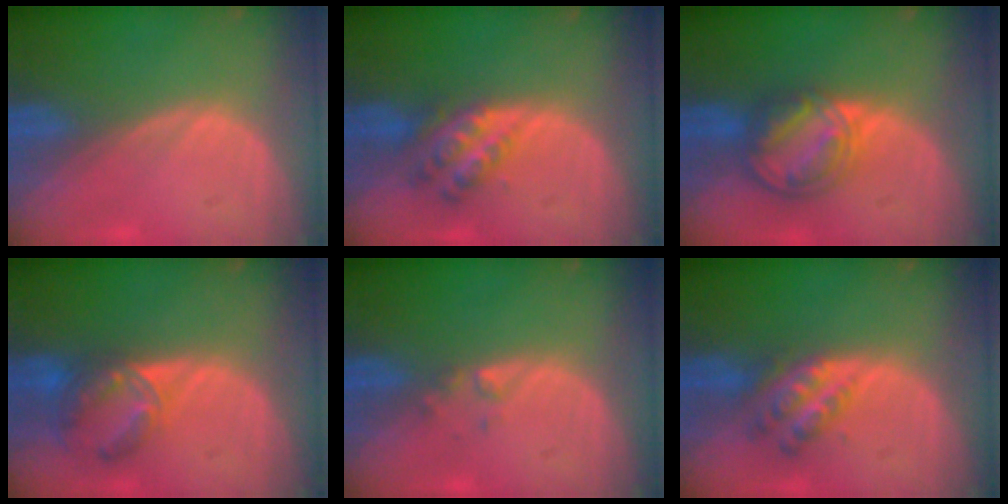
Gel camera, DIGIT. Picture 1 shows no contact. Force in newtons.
{"total": 6.0, "press": 5.2, "slide": 3.1}
{"total": 8.0, "press": 6.9, "slide": 4.0}
{"total": 7.1, "press": 6.1, "slide": 3.6}
{"total": 1.2, "press": 1.2, "slide": 0.1}
{"total": 5.9, "press": 5.1, "slide": 2.8}